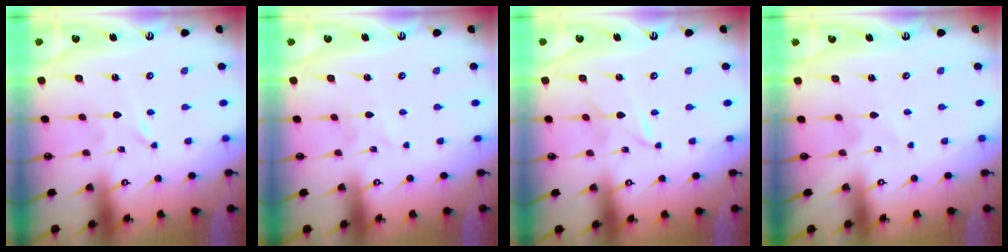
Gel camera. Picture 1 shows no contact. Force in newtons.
{"total": 1.9, "press": 1.9, "slide": 0.2}
{"total": 2.8, "press": 2.8, "slide": 0.4}
{"total": 2.2, "press": 2.2, "slide": 0.3}